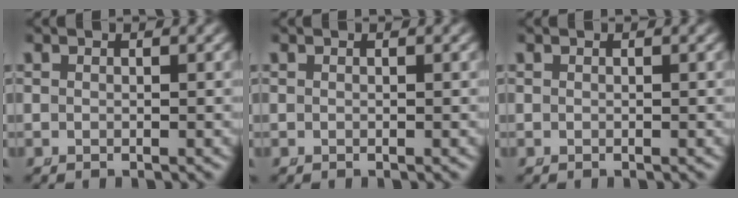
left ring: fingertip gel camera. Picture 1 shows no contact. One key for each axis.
{"total": 0.0}
{"total": 0.0}